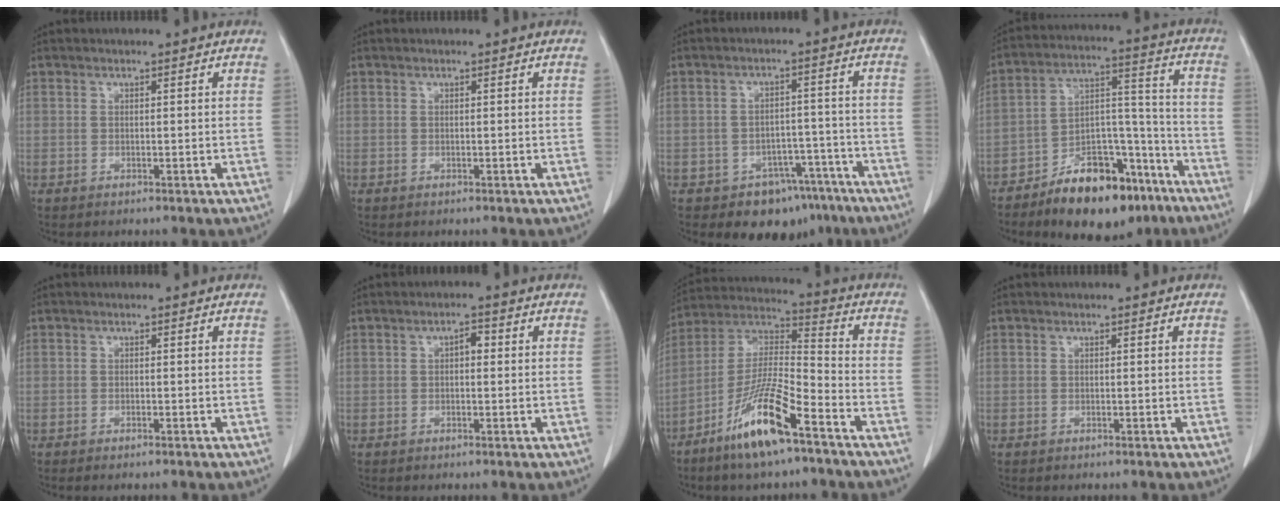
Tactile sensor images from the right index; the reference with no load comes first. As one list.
[{"total": 0.0}, {"total": 8.0, "force": [-5.6, 5.4, 1.9], "torque": [0.001, 0.030, -0.070]}, {"total": 17.0, "force": [-11.9, 7.1, 9.8], "torque": [-0.144, 0.040, -0.188]}, {"total": 0.7, "force": [-0.5, 0.0, 0.4], "torque": [-0.012, -0.002, -0.008]}, {"total": 1.8, "force": [0.2, 0.9, 1.6], "torque": [-0.021, 0.008, 0.001]}, {"total": 14.7, "force": [-8.8, 1.9, 11.6], "torque": [-0.235, -0.019, -0.167]}, {"total": 0.0}]